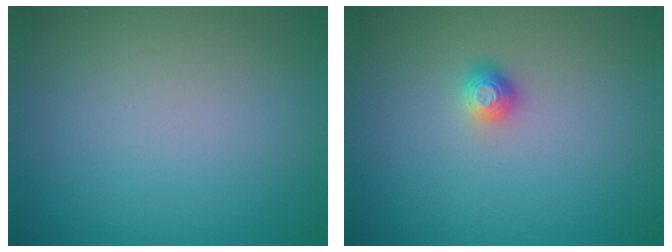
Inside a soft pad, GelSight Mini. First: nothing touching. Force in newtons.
{"total": 1.1, "press": 1.0, "slide": 0.3}